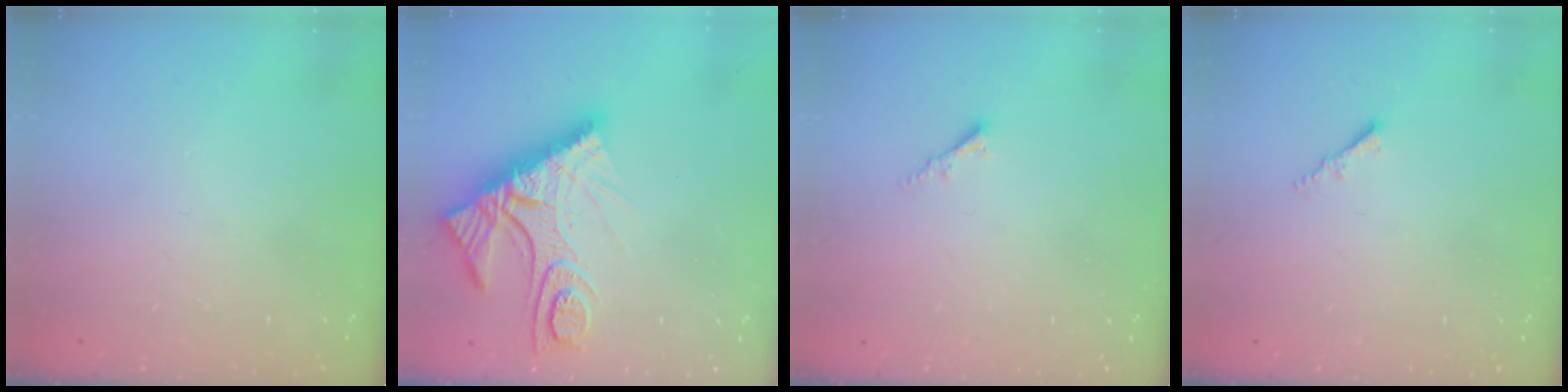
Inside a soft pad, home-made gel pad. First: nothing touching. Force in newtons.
{"total": 16.4, "press": 16.3, "slide": 1.4}
{"total": 1.8, "press": 1.7, "slide": 0.5}
{"total": 1.5, "press": 1.5, "slide": 0.4}